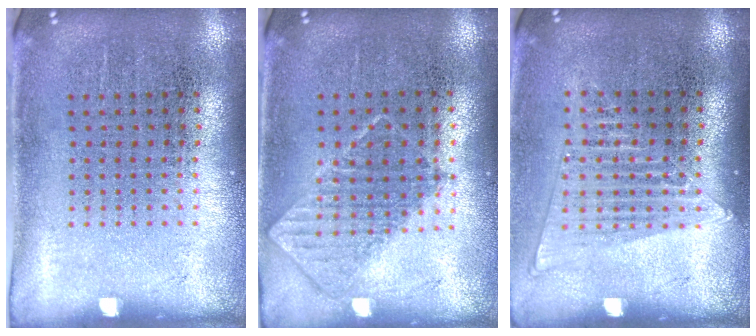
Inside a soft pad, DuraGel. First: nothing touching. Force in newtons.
{"total": 0.7, "press": 0.7, "slide": 0.1}
{"total": 1.4, "press": 1.2, "slide": 0.5}